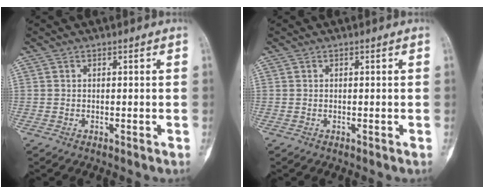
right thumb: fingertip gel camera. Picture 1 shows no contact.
{"total": 0.0}